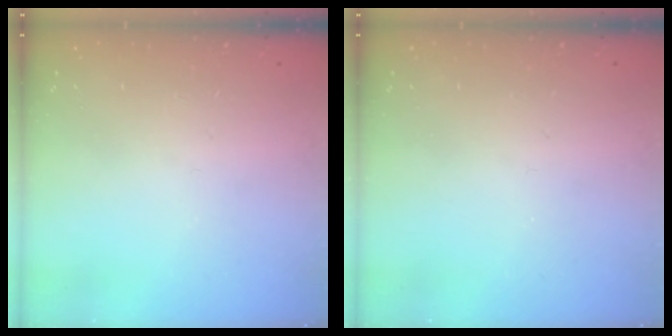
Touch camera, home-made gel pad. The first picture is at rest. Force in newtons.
{"total": 0.0}